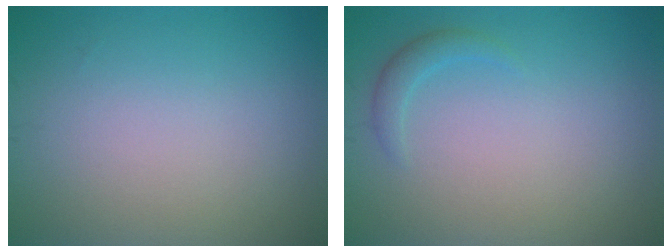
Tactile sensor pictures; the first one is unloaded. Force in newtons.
{"total": 1.3, "press": 1.3, "slide": 0.2}